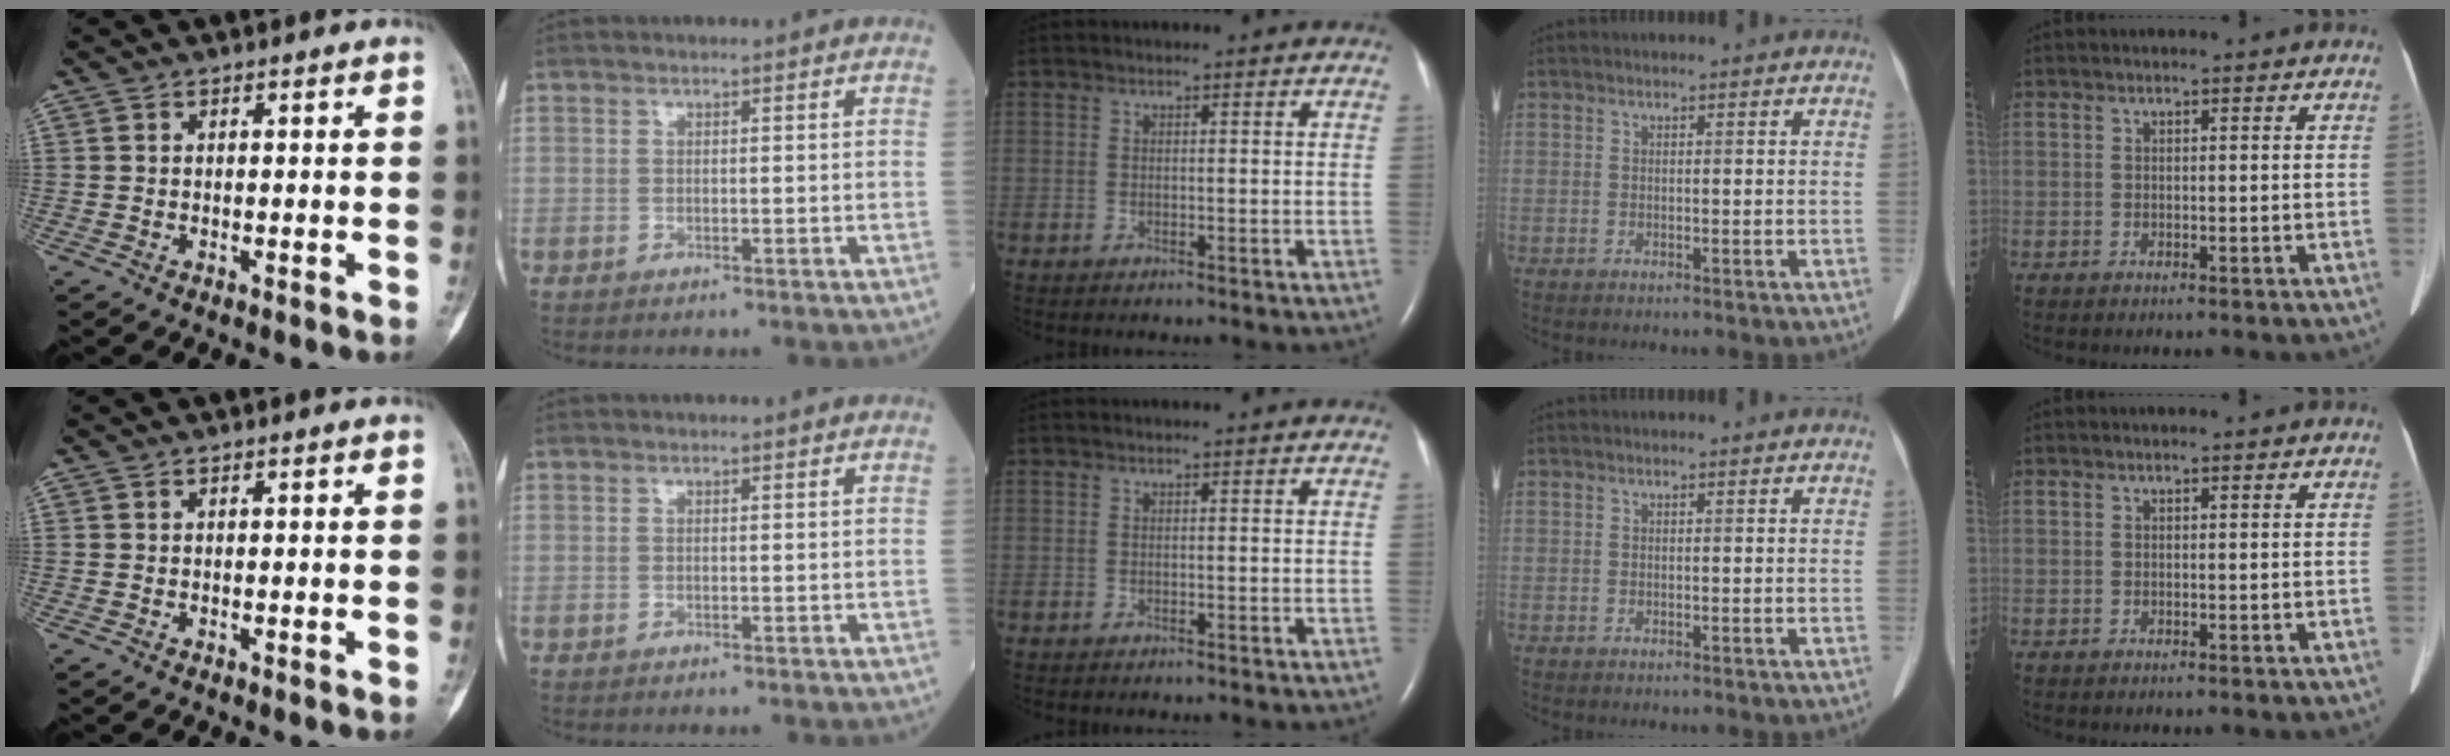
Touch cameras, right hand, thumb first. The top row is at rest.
{}